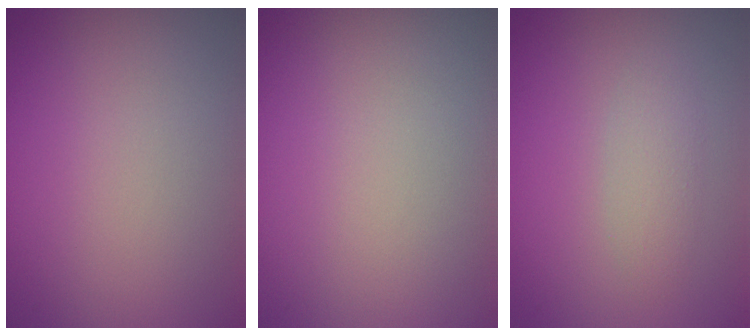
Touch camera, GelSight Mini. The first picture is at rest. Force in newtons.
{"total": 0.0}
{"total": 1.7, "press": 1.7, "slide": 0.1}